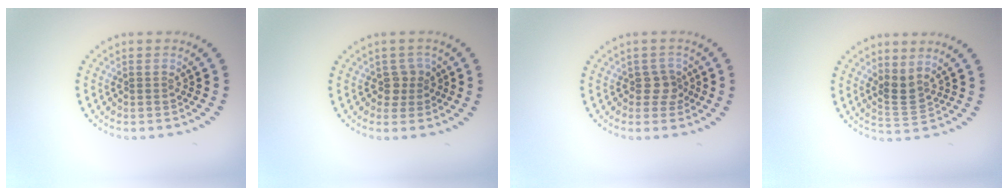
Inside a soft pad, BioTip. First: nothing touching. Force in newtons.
{"total": 1.6, "press": 1.4, "slide": 0.8}
{"total": 1.7, "press": 1.4, "slide": 0.8}
{"total": 2.3, "press": 1.6, "slide": 1.6}